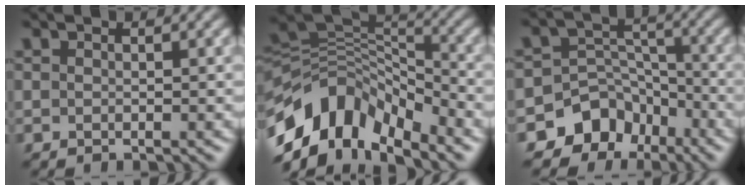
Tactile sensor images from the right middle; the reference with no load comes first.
{"total": 10.8, "force": [-5.9, 6.1, 6.7], "torque": [-0.125, 0.020, -0.122]}
{"total": 6.7, "force": [-4.6, 4.7, 1.3], "torque": [-0.004, 0.005, -0.078]}